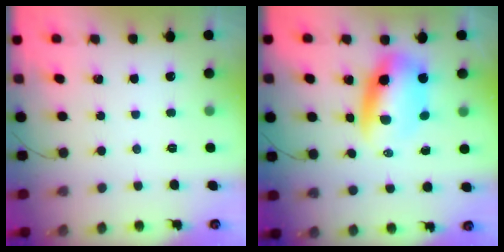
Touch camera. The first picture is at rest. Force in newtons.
{"total": 8.4, "press": 8.1, "slide": 2.1}